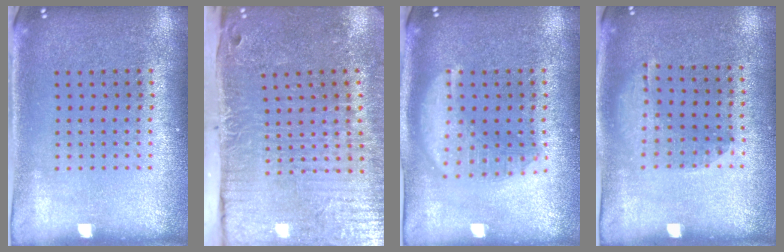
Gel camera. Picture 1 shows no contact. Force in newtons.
{"total": 5.2, "press": 4.2, "slide": 3.0}
{"total": 2.6, "press": 2.6, "slide": 0.3}
{"total": 1.2, "press": 0.9, "slide": 0.9}